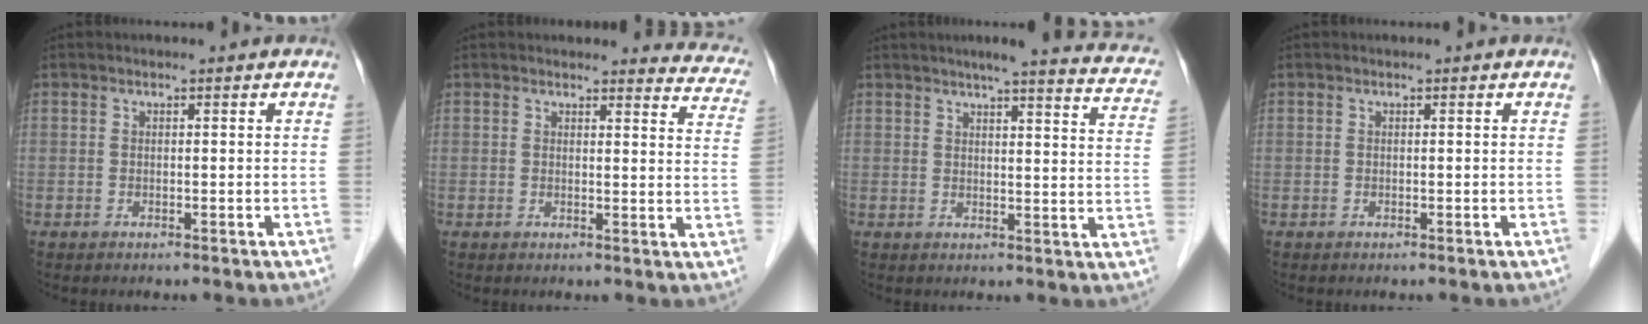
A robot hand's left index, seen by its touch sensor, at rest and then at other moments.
{"total": 9.9, "force": [9.7, 1.9, 0.7], "torque": [0.034, -0.058, 0.064]}
{"total": 17.5, "force": [14.9, 1.9, 9.0], "torque": [-0.102, -0.014, 0.156]}
{"total": 0.0}